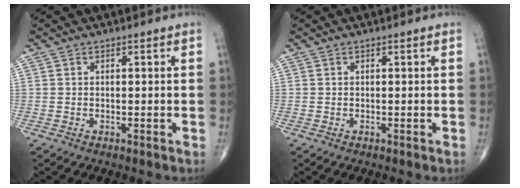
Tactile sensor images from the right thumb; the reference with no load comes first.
{"total": 0.0}